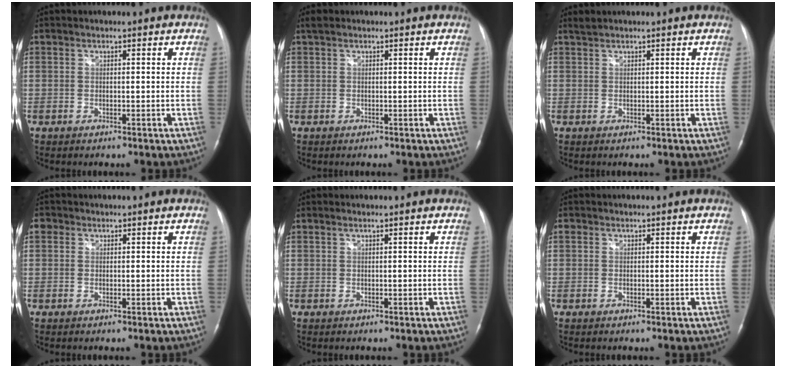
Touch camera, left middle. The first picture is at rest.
{"total": 1.1, "force": [0.8, 0.5, 0.5], "torque": [-0.013, 0.017, 0.016]}
{"total": 0.9, "force": [0.8, 0.0, 0.1], "torque": [-0.009, 0.008, 0.022]}
{"total": 1.5, "force": [0.6, 1.4, 0.4], "torque": [-0.005, 0.012, 0.008]}
{"total": 0.7, "force": [0.5, -0.1, 0.5], "torque": [-0.018, 0.012, 0.015]}
{"total": 0.6, "force": [0.3, 0.5, 0.2], "torque": [-0.002, 0.009, 0.004]}